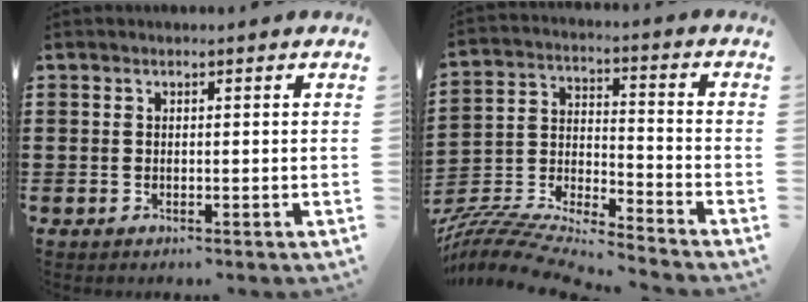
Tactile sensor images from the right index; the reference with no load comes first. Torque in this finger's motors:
{"motor_torque": [-1.69, 0.46, 0.42, 0.09]}